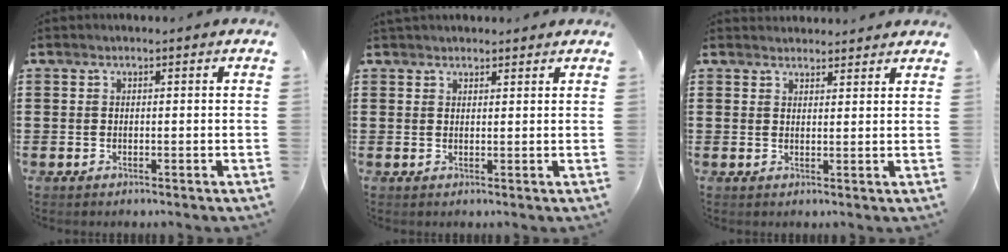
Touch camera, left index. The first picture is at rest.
{"total": 1.6, "force": [1.5, 0.4, 0.1], "torque": [-0.006, 0.002, 0.031]}
{"total": 2.1, "force": [2.1, 0.2, -0.1], "torque": [-0.003, 0.000, 0.041]}